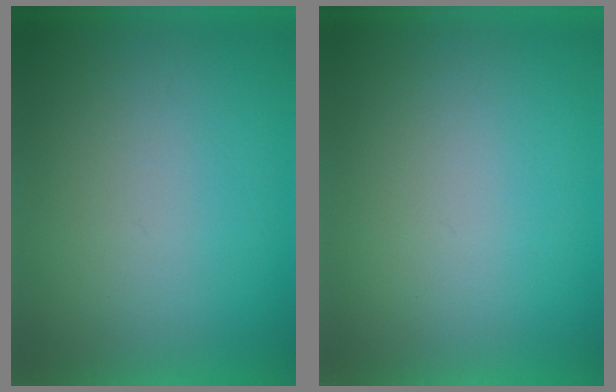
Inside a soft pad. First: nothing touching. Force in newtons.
{"total": 0.0}